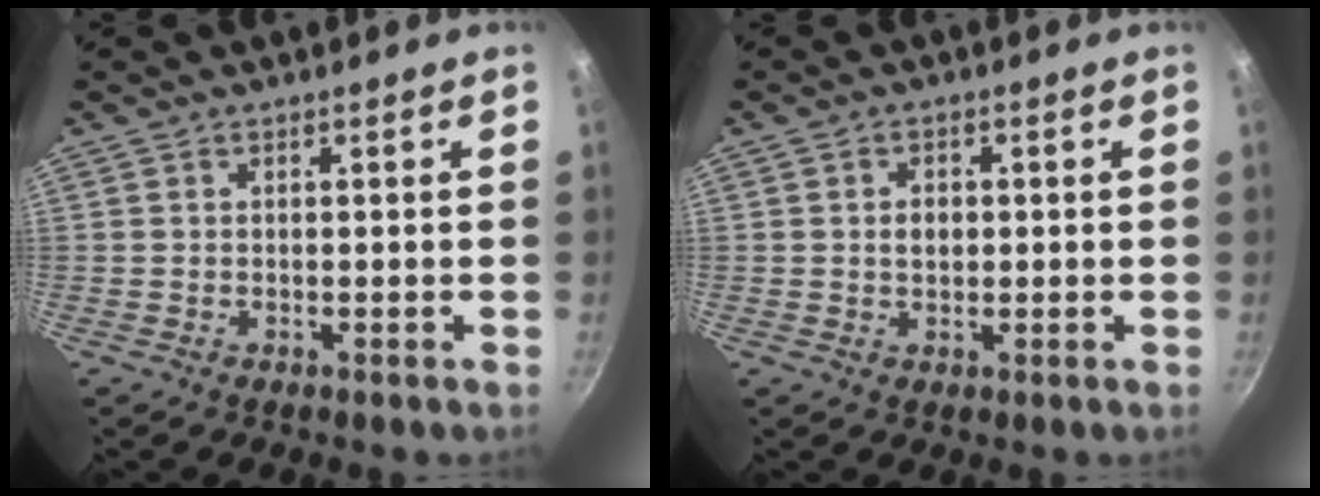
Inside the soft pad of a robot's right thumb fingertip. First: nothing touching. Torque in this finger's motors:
{"motor_torque": [0.21, -0.28, 0.15, 0.18, 0.10]}